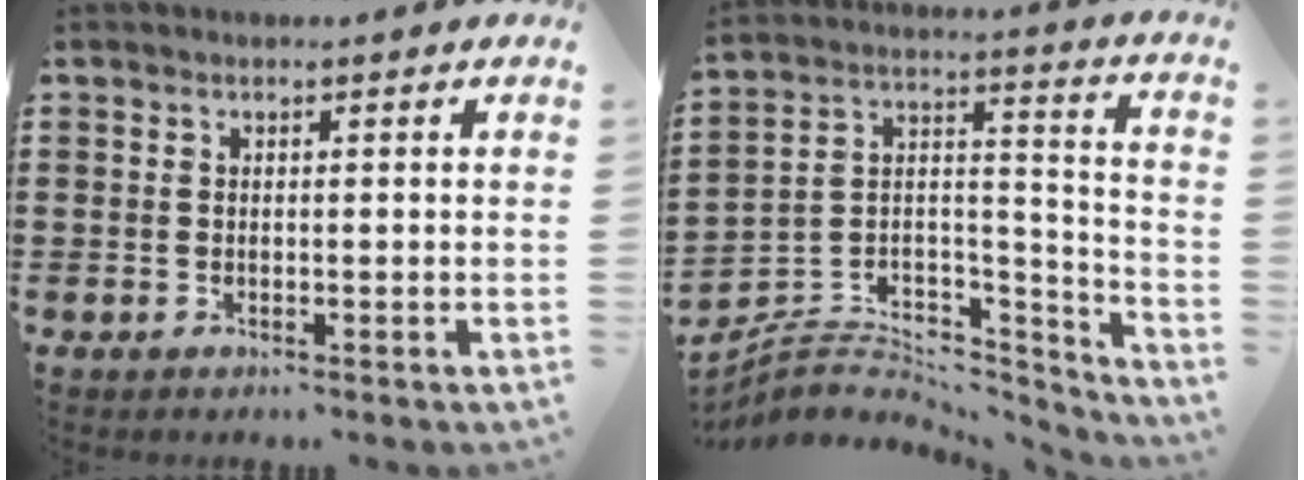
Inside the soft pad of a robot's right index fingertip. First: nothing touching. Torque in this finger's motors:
{"motor_torque": [-1.83, 0.28, -1.05, -0.21]}